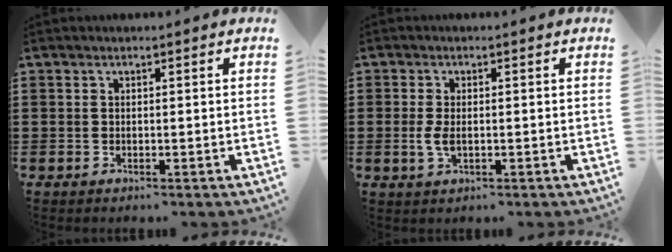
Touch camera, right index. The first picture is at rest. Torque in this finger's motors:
{"motor_torque": [0.56, -0.25, 0.11, 0.07]}